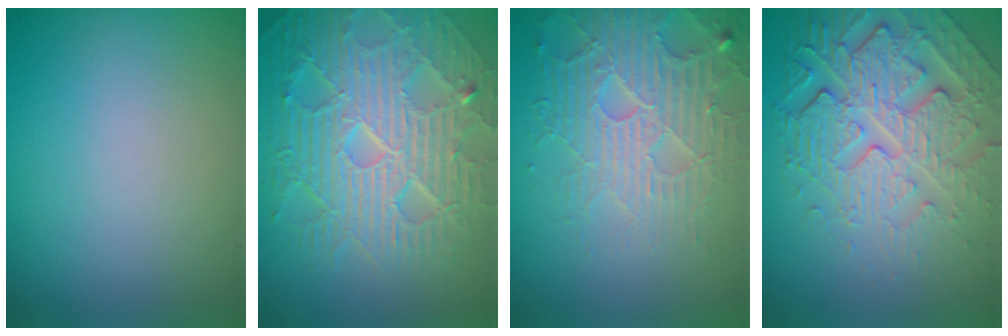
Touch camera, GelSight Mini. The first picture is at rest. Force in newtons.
{"total": 10.1, "press": 6.5, "slide": 7.7}
{"total": 4.6, "press": 4.4, "slide": 1.4}
{"total": 7.4, "press": 5.4, "slide": 5.1}